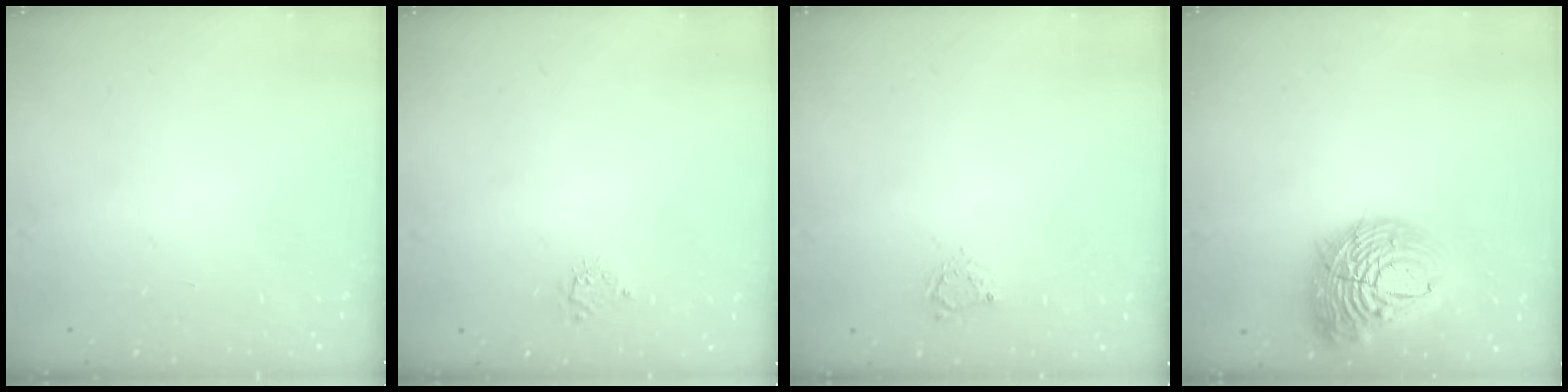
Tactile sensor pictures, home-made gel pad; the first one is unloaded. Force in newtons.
{"total": 3.3, "press": 3.3, "slide": 0.3}
{"total": 3.3, "press": 3.3, "slide": 0.5}
{"total": 18.0, "press": 17.9, "slide": 2.0}